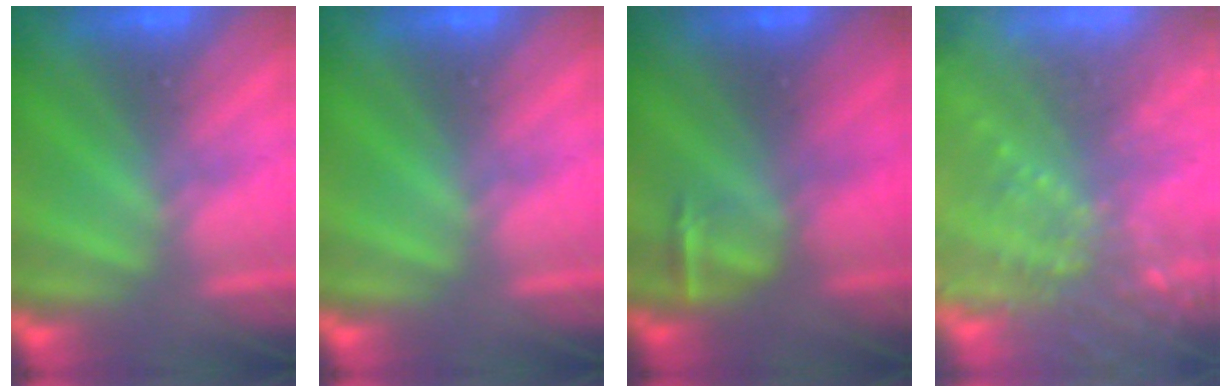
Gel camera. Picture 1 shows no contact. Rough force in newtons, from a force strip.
{"total": 0.0}
{"total": 2.9}
{"total": 6.7}